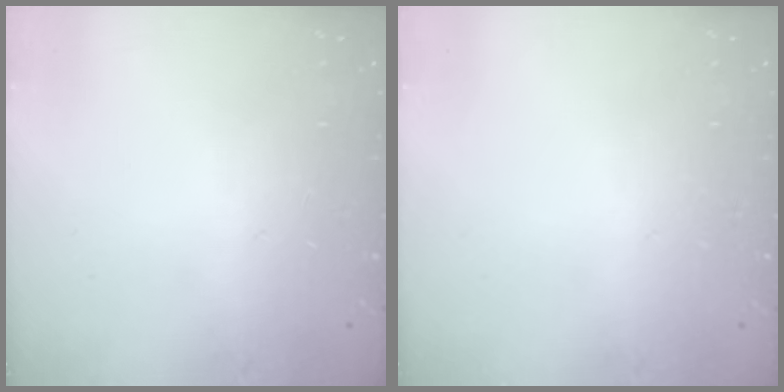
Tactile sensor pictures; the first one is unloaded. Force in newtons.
{"total": 0.0}